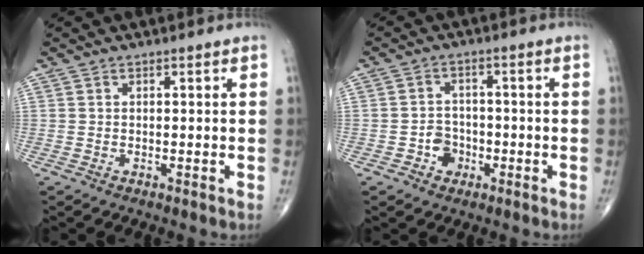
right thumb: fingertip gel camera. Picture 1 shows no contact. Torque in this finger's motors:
{"motor_torque": [0.76, 0.38, 0.31, -0.16, 0.00]}